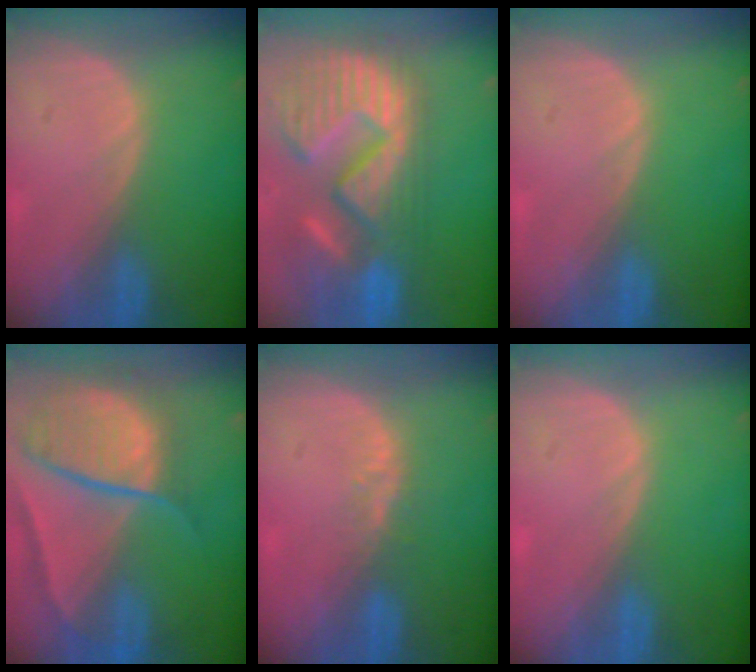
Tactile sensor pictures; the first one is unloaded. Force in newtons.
{"total": 15.3, "press": 12.7, "slide": 8.4}
{"total": 0.0}
{"total": 10.8, "press": 9.0, "slide": 5.8}
{"total": 2.8, "press": 2.1, "slide": 1.8}
{"total": 0.0}